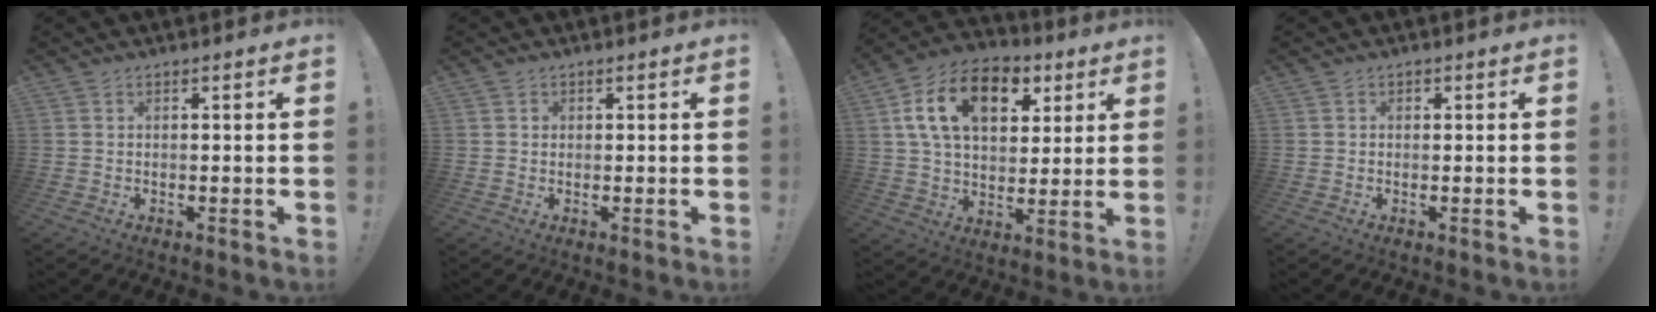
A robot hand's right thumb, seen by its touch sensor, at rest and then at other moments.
{"total": 0.9, "force": [0.0, 0.9, 0.2], "torque": [-0.007, 0.004, 0.001]}
{"total": 18.3, "force": [7.3, 11.9, 11.9], "torque": [-0.191, -0.016, 0.132]}
{"total": 0.9, "force": [-0.3, 0.8, 0.3], "torque": [-0.001, 0.001, -0.007]}